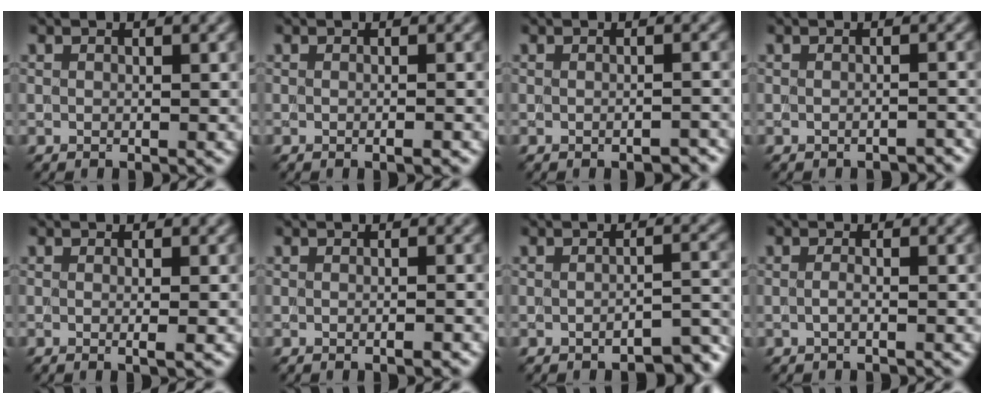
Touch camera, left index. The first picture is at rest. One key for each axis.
{"total": 1.4, "fx": -0.2, "fy": 0.5, "fz": 1.2, "tx": -0.010, "ty": -0.004, "tz": -0.008}
{"total": 1.6, "fx": -1.0, "fy": 0.5, "fz": 1.2, "tx": -0.004, "ty": 0.003, "tz": -0.017}
{"total": 1.6, "fx": -1.4, "fy": 0.4, "fz": 0.8, "tx": 0.001, "ty": 0.005, "tz": -0.021}
{"total": 1.6, "fx": 0.0, "fy": 0.5, "fz": 1.5, "tx": -0.020, "ty": -0.004, "tz": -0.006}
{"total": 1.2, "fx": -0.2, "fy": 0.4, "fz": 1.1, "tx": -0.012, "ty": -0.004, "tz": -0.009}
{"total": 3.0, "fx": -2.4, "fy": 0.6, "fz": 1.7, "tx": -0.022, "ty": 0.004, "tz": -0.031}
{"total": 0.7, "fx": -0.1, "fy": 0.2, "fz": 0.7, "tx": -0.015, "ty": -0.003, "tz": -0.005}